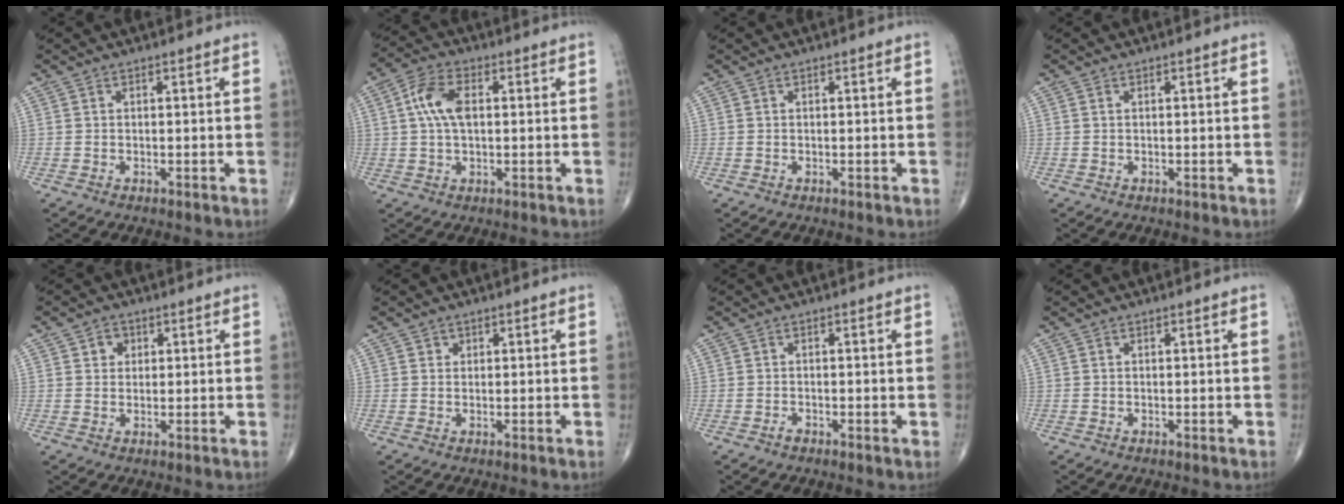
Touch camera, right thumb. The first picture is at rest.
{"total": 7.8, "force": [1.3, 4.2, 6.4], "torque": [-0.132, 0.013, 0.023]}
{"total": 0.0}
{"total": 0.0}
{"total": 2.8, "force": [1.0, 2.3, 1.0], "torque": [0.000, -0.003, 0.012]}
{"total": 1.1, "force": [0.5, 0.9, 0.2], "torque": [0.008, -0.002, 0.005]}
{"total": 0.8, "force": [-0.5, 0.3, 0.6], "torque": [-0.008, -0.001, -0.013]}
{"total": 0.0}